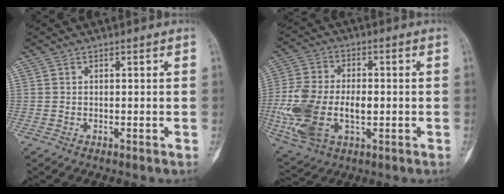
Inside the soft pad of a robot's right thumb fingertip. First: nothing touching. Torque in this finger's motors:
{"motor_torque": [2.04, 2.10, 1.89, -0.53, 0.19]}